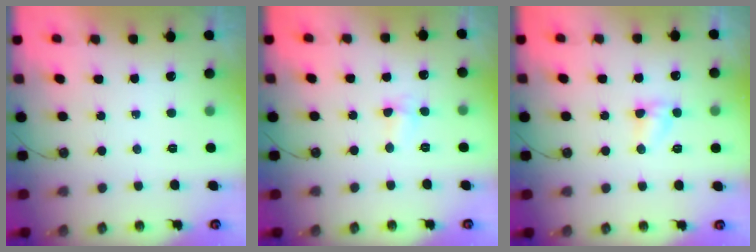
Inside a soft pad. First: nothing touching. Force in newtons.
{"total": 3.9, "press": 3.8, "slide": 0.6}
{"total": 3.9, "press": 3.9, "slide": 0.4}